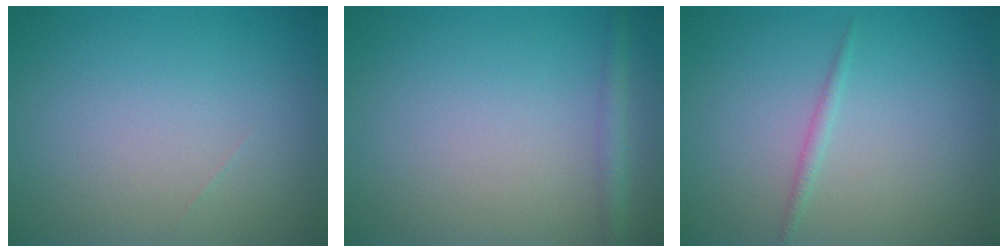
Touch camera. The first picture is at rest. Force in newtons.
{"total": 1.6, "press": 1.6, "slide": 0.1}
{"total": 0.8, "press": 0.8, "slide": 0.0}